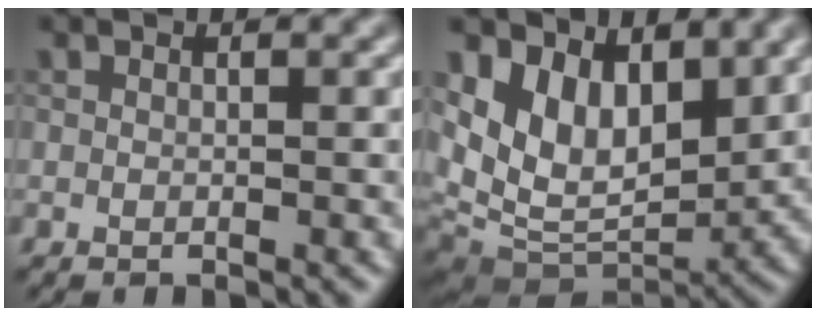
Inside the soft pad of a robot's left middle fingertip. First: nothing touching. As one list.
[{"total": 9.4, "force": [3.3, 6.2, 6.3], "torque": [-0.114, -0.017, 0.059]}]